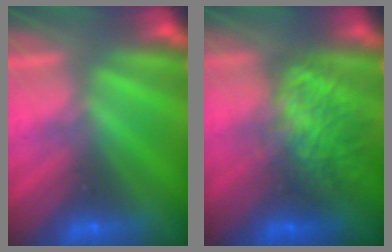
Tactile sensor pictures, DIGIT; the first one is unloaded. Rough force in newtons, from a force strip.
{"total": 10.2}